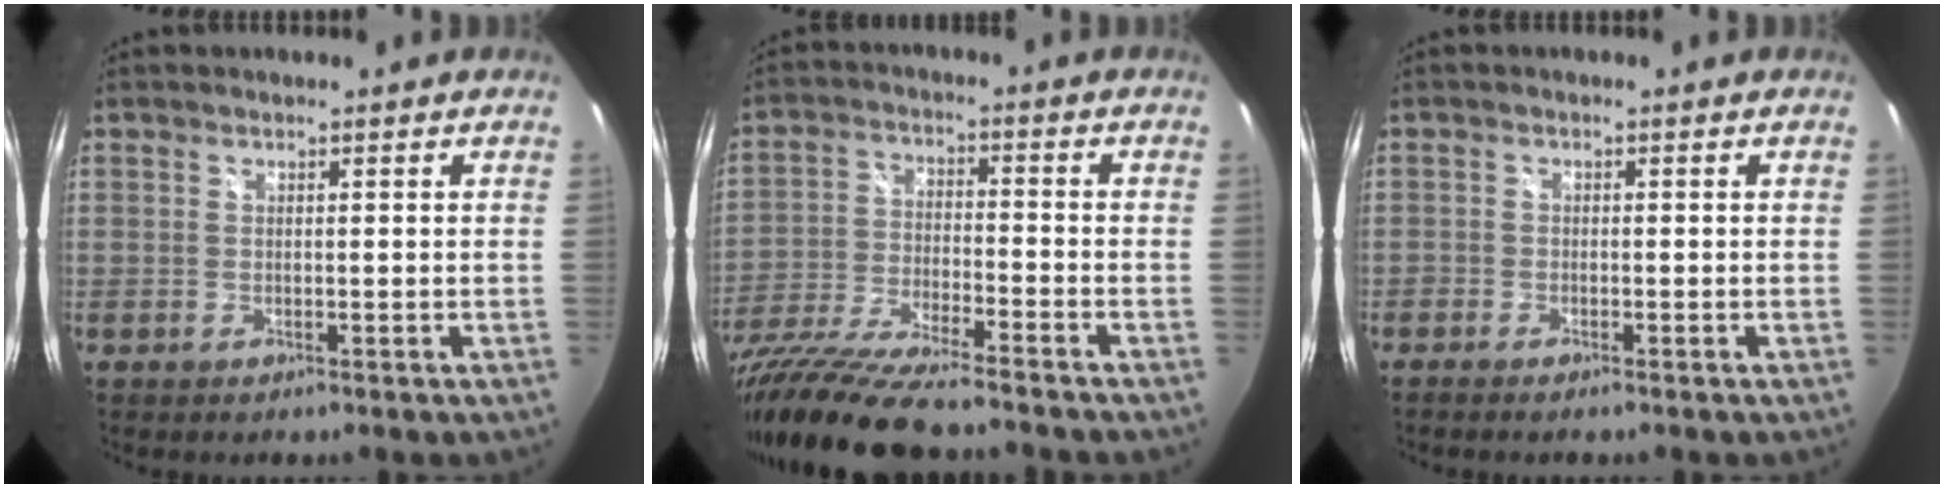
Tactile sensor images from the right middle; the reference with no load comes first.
{"total": 19.3, "force": [-16.2, 2.1, 10.3], "torque": [-0.219, -0.052, -0.293]}
{"total": 1.7, "force": [-1.6, 0.2, 0.7], "torque": [-0.023, -0.007, -0.032]}